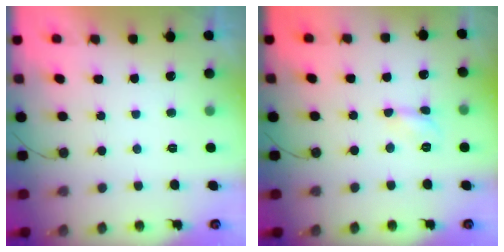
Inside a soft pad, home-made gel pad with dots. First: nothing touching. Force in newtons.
{"total": 4.3, "press": 4.2, "slide": 0.3}